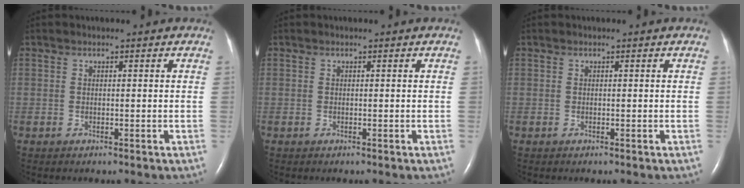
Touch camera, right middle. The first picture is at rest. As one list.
[{"total": 0.0}, {"total": 0.0}]